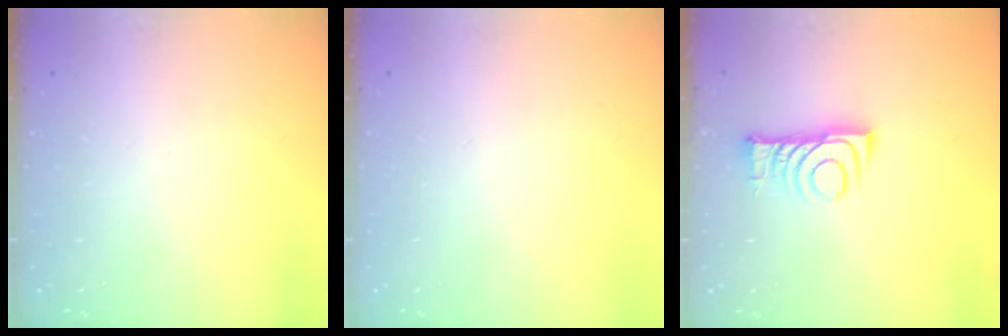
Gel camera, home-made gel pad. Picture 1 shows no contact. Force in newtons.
{"total": 1.7, "press": 1.7, "slide": 0.1}
{"total": 8.1, "press": 8.1, "slide": 0.9}